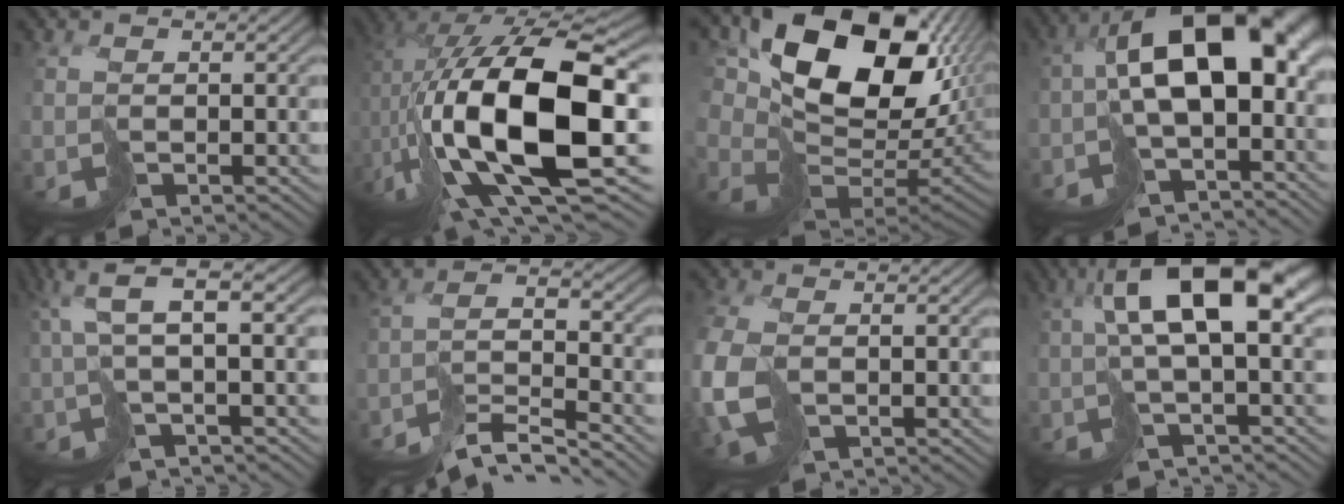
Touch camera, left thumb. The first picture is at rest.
{"total": 20.0, "force": [-0.4, 10.0, 17.3], "torque": [-0.344, -0.030, 0.004]}
{"total": 18.2, "force": [5.5, 12.8, 11.8], "torque": [-0.229, -0.033, 0.129]}
{"total": 15.5, "force": [-1.8, 7.6, 13.4], "torque": [-0.222, 0.004, -0.027]}
{"total": 7.3, "force": [0.9, 2.1, 7.0], "torque": [-0.121, 0.019, 0.008]}
{"total": 8.7, "force": [-6.9, 2.0, 4.9], "torque": [-0.083, 0.002, -0.127]}
{"total": 8.3, "force": [-1.4, 5.7, 5.9], "torque": [-0.199, -0.019, -0.022]}
{"total": 11.6, "force": [1.6, 3.8, 10.8], "torque": [-0.189, 0.006, 0.031]}